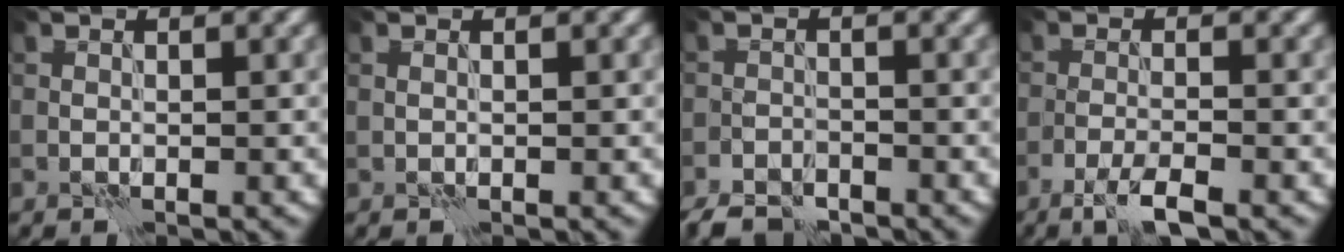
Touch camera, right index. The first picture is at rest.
{"total": 0.0}
{"total": 4.1, "force": [-3.6, 1.4, 1.3], "torque": [-0.019, -0.009, -0.068]}
{"total": 2.9, "force": [-1.8, 0.3, 2.2], "torque": [-0.042, 0.001, -0.043]}